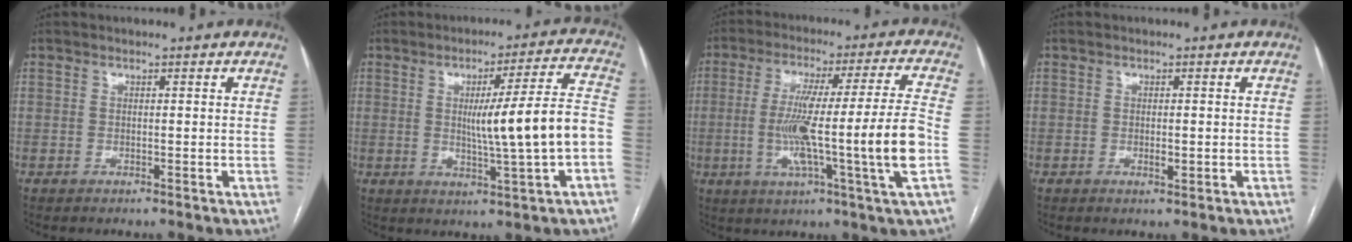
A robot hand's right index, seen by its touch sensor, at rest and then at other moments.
{"total": 12.4, "force": [-1.3, -0.5, 12.3], "torque": [-0.182, 0.008, -0.018]}
{"total": 17.9, "force": [-3.1, -1.6, 17.6], "torque": [-0.285, 0.000, -0.057]}
{"total": 1.4, "force": [-0.3, 0.4, 1.3], "torque": [-0.025, -0.003, -0.004]}